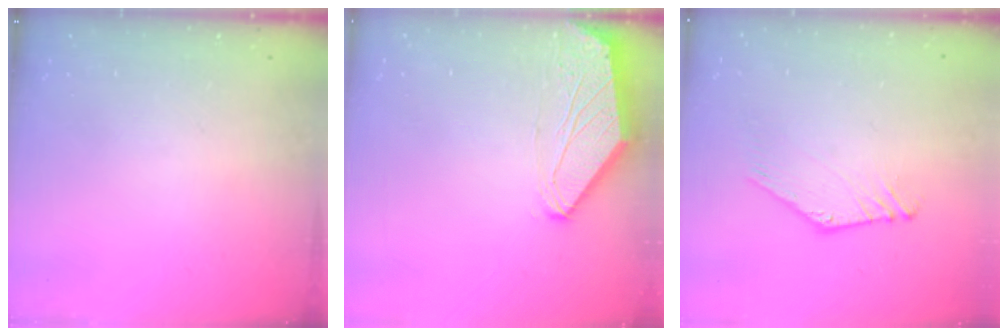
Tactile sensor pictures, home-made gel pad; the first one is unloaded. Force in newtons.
{"total": 0.0}
{"total": 2.1, "press": 2.1, "slide": 0.1}